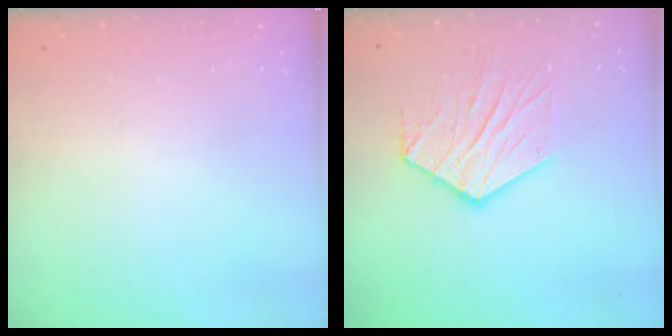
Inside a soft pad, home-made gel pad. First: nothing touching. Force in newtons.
{"total": 12.3, "press": 12.3, "slide": 0.9}